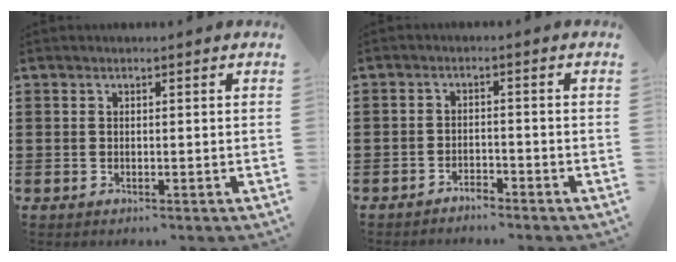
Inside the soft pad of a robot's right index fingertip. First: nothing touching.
{"total": 2.2, "force": [-2.2, 0.2, 0.0], "torque": [-0.008, 0.003, -0.047]}